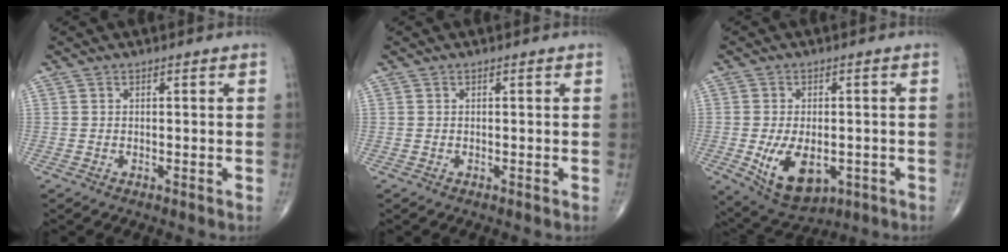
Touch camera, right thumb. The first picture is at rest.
{"total": 0.0}
{"total": 11.3, "force": [-2.9, 6.7, 8.6], "torque": [-0.130, -0.004, -0.029]}